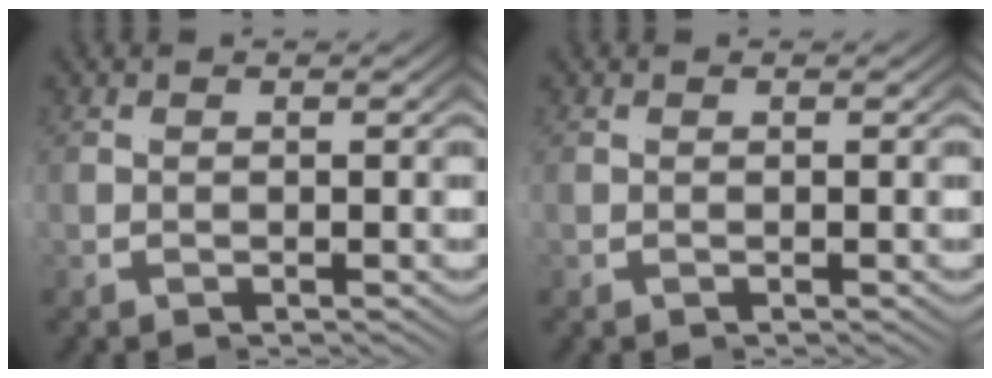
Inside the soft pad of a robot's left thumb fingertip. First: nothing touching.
{"total": 0.0}